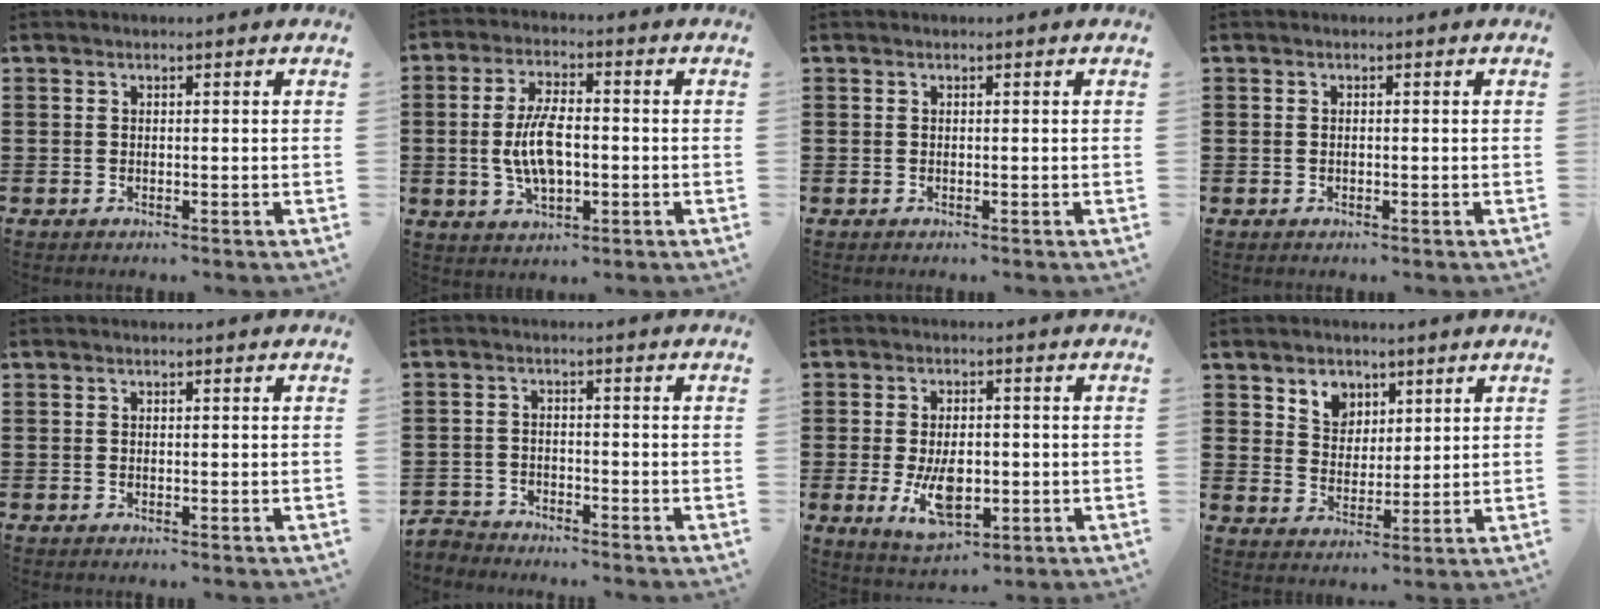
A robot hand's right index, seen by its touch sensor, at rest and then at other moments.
{"total": 7.7, "force": [-0.8, 3.4, 6.9], "torque": [-0.149, -0.001, -0.019]}
{"total": 0.0}
{"total": 0.0}
{"total": 0.0}
{"total": 2.8, "force": [-2.8, 0.5, -0.5], "torque": [0.001, 0.001, -0.062]}
{"total": 7.9, "force": [-1.3, 4.2, 6.5], "torque": [-0.121, -0.006, -0.026]}
{"total": 4.6, "force": [2.8, 3.6, 0.5], "torque": [-0.030, 0.009, 0.053]}